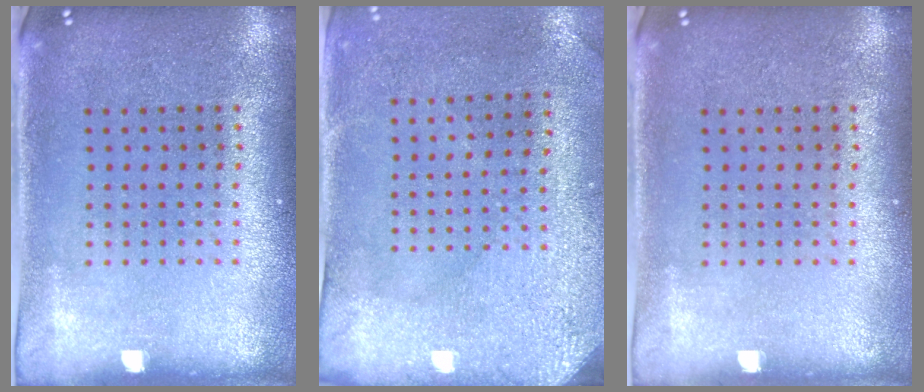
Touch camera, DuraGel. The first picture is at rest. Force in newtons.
{"total": 3.0, "press": 2.4, "slide": 1.7}
{"total": 0.0}